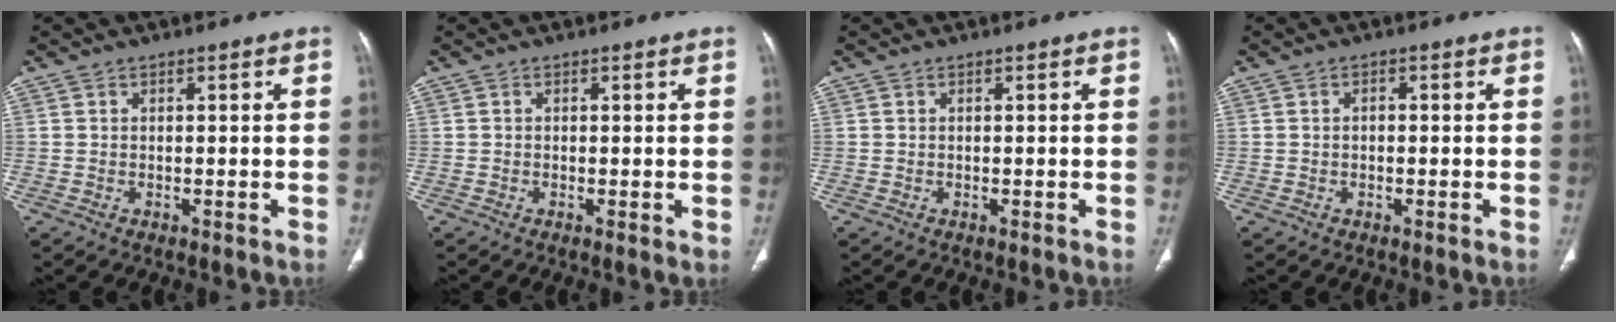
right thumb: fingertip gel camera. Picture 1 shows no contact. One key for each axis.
{"total": 0.6, "fx": 0.0, "fy": 0.2, "fz": 0.6, "tx": -0.013, "ty": -0.004, "tz": -0.002}
{"total": 0.0}
{"total": 0.7, "fx": -0.1, "fy": 0.5, "fz": 0.5, "tx": -0.004, "ty": 0.004, "tz": -0.003}